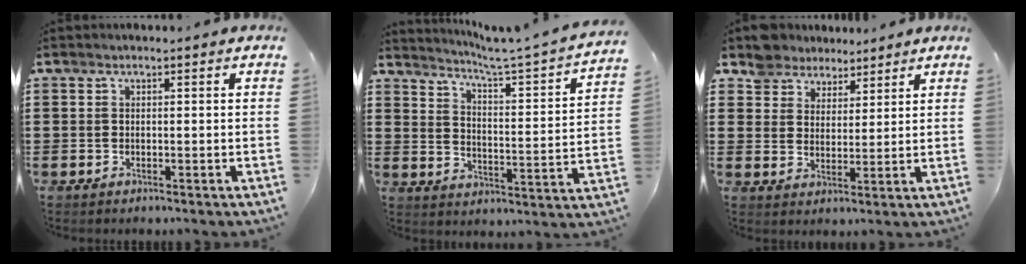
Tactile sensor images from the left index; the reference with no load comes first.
{"total": 4.0, "force": [3.4, -0.9, 1.9], "torque": [-0.057, -0.036, 0.044]}
{"total": 5.1, "force": [4.2, 2.7, -0.8], "torque": [-0.013, -0.011, 0.081]}